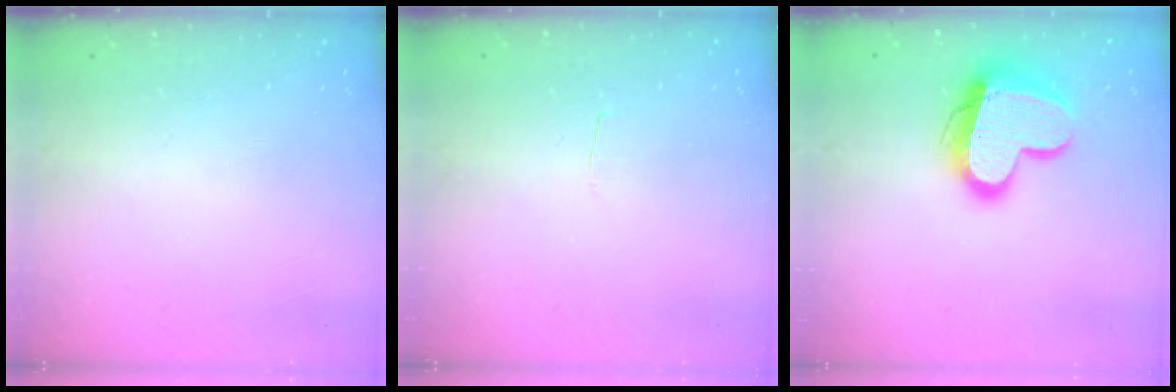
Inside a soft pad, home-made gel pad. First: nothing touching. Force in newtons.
{"total": 2.0, "press": 2.0, "slide": 0.2}
{"total": 16.7, "press": 16.7, "slide": 1.1}